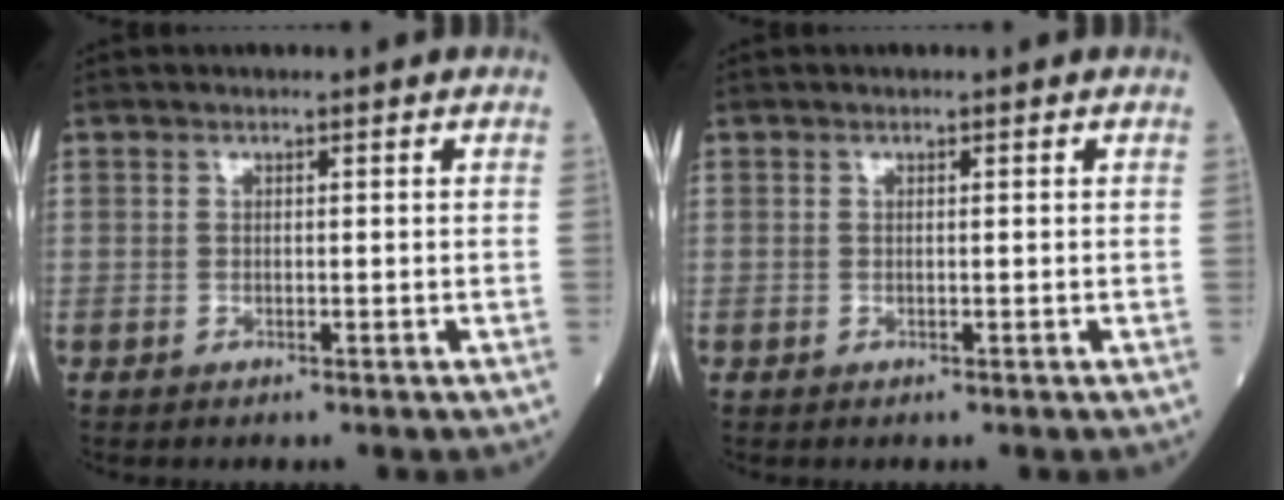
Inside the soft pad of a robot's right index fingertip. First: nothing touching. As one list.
[{"total": 0.0}]